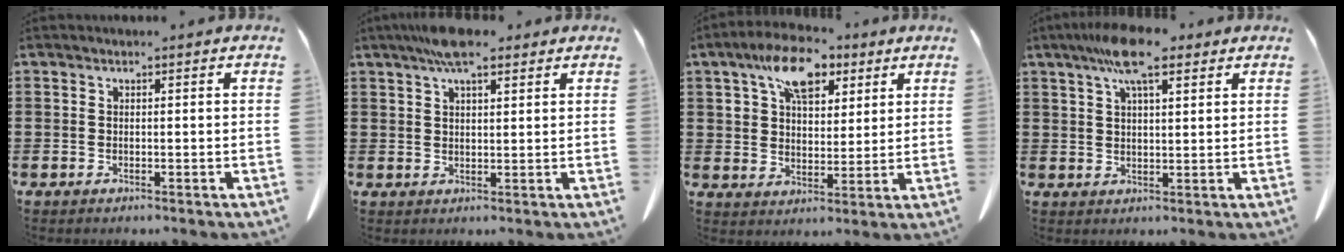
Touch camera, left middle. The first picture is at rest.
{"total": 6.2, "force": [4.3, 1.6, 4.1], "torque": [-0.082, 0.000, 0.075]}
{"total": 9.9, "force": [6.0, 5.1, 5.9], "torque": [-0.115, 0.000, 0.104]}
{"total": 8.5, "force": [5.5, 2.3, 6.1], "torque": [-0.131, 0.002, 0.097]}